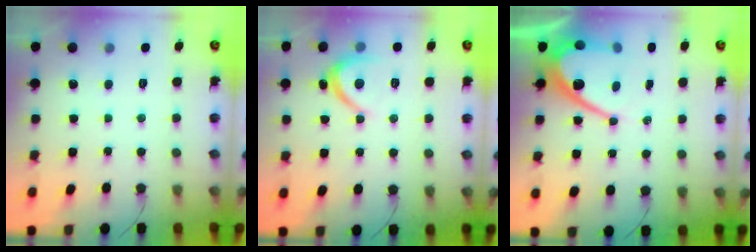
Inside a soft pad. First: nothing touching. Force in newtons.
{"total": 3.9, "press": 3.9, "slide": 0.5}
{"total": 11.8, "press": 11.8, "slide": 0.7}